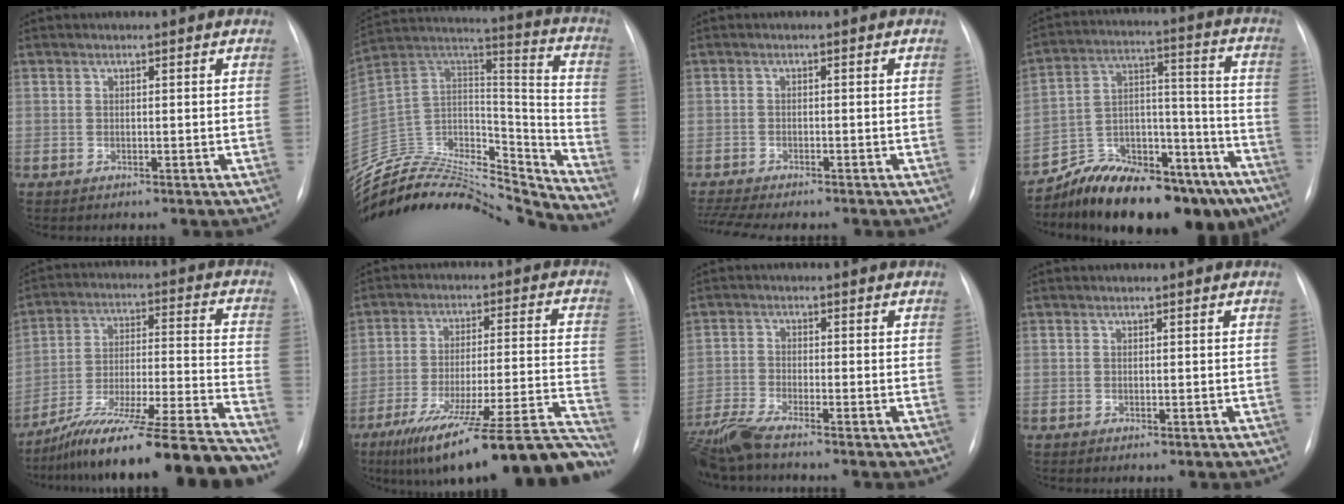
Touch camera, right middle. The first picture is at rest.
{"total": 28.1, "force": [-27.0, 4.3, 6.3], "torque": [-0.136, 0.026, -0.434]}
{"total": 7.5, "force": [-6.5, 1.0, 3.5], "torque": [-0.059, -0.005, -0.102]}
{"total": 22.1, "force": [-17.6, 7.6, 11.1], "torque": [-0.119, 0.056, -0.268]}
{"total": 20.6, "force": [-17.7, -1.4, 10.4], "torque": [-0.149, -0.001, -0.296]}
{"total": 25.6, "force": [-20.8, 1.3, 14.8], "torque": [-0.146, 0.001, -0.307]}
{"total": 6.5, "force": [-5.6, -0.2, 3.2], "torque": [-0.070, -0.022, -0.107]}
{"total": 0.0}